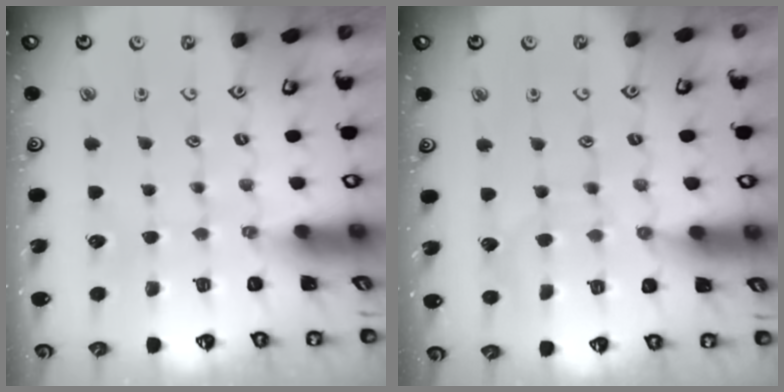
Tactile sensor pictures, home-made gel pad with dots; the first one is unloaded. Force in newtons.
{"total": 4.1, "press": 4.1, "slide": 0.4}